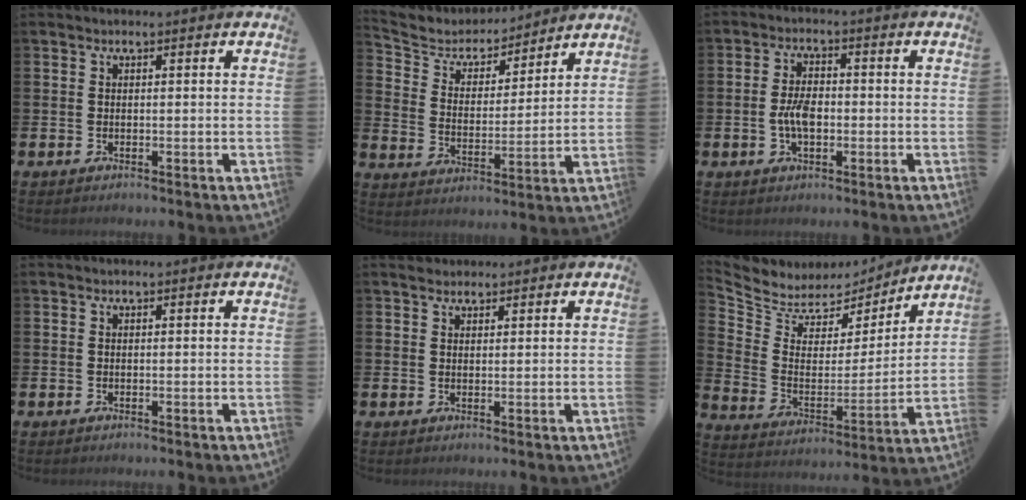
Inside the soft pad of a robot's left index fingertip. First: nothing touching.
{"total": 5.7, "force": [5.3, 2.1, 0.5], "torque": [-0.046, -0.039, 0.088]}
{"total": 4.1, "force": [-0.7, 2.2, 3.4], "torque": [-0.064, 0.001, -0.016]}
{"total": 0.0}
{"total": 2.1, "force": [1.9, 0.8, 0.1], "torque": [0.005, 0.000, 0.034]}
{"total": 6.2, "force": [5.7, 2.6, -0.3], "torque": [-0.041, -0.050, 0.096]}